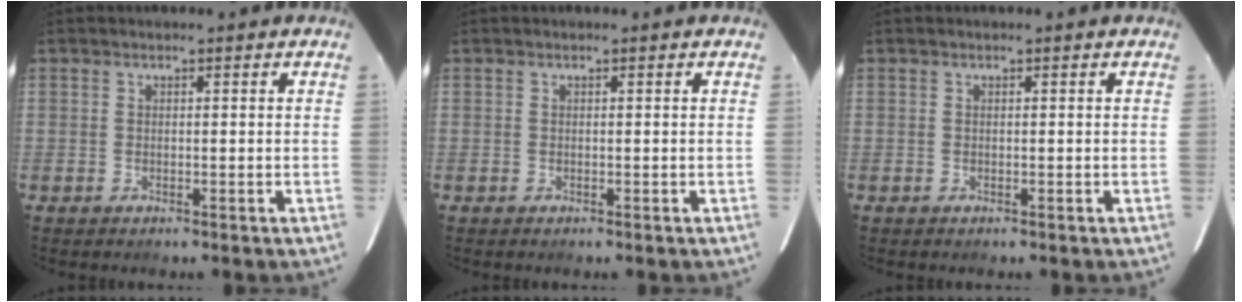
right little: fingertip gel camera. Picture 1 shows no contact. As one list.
[{"total": 0.0}, {"total": 0.0}]